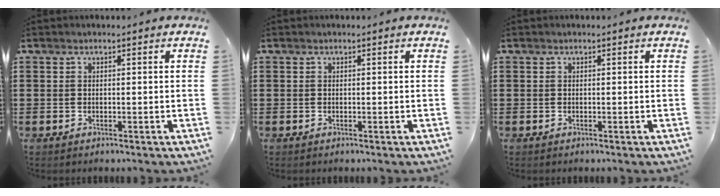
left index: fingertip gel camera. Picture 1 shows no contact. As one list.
[{"total": 0.0}, {"total": 0.0}]